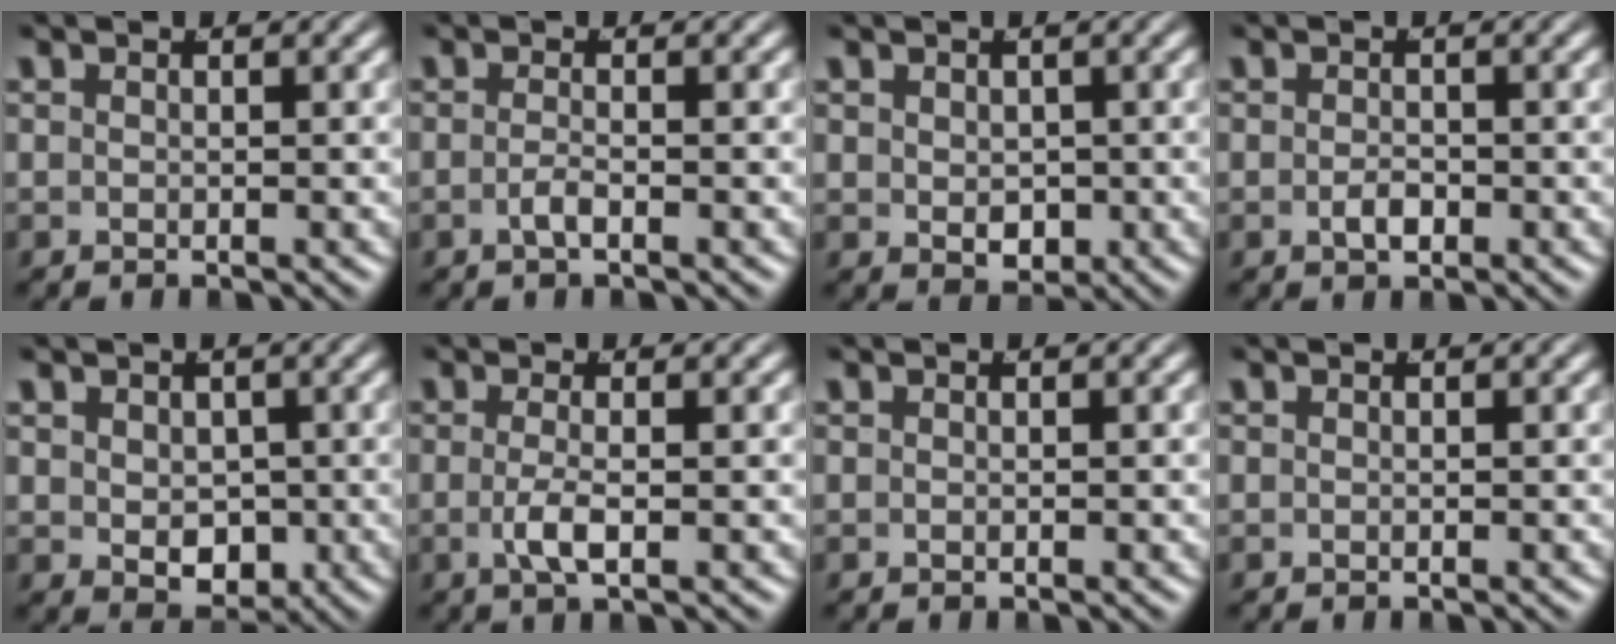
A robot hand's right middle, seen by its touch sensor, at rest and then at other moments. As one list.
[{"total": 1.4, "force": [-1.0, -0.3, 0.8], "torque": [-0.018, -0.008, -0.017]}, {"total": 2.0, "force": [-0.1, 1.3, 1.5], "torque": [-0.026, -0.023, 0.017]}, {"total": 1.2, "force": [-0.7, 0.4, 0.9], "torque": [-0.015, -0.007, -0.008]}, {"total": 3.5, "force": [-0.4, 2.4, 2.5], "torque": [-0.039, -0.033, 0.015]}, {"total": 2.1, "force": [-0.7, -0.1, 2.0], "torque": [-0.042, -0.014, -0.006]}, {"total": 0.0}, {"total": 0.0}]